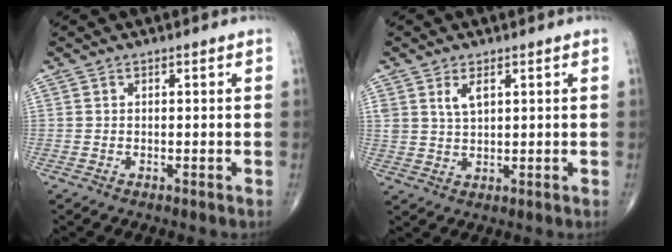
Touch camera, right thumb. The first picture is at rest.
{"total": 3.5, "force": [1.7, 1.7, 2.5], "torque": [-0.042, -0.008, 0.036]}